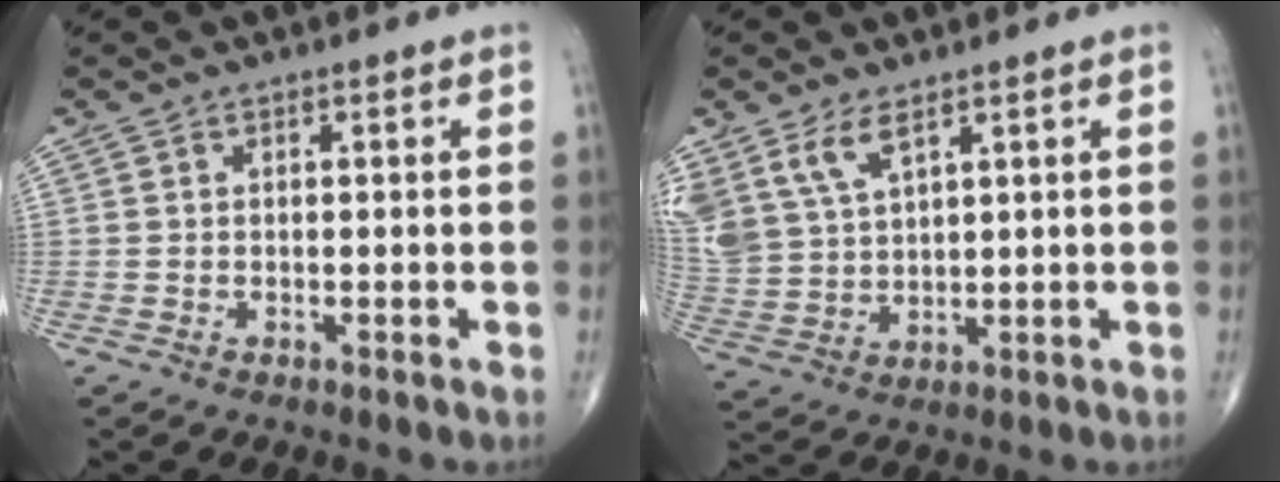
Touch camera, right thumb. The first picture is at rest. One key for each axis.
{"total": 9.6, "fx": 5.9, "fy": 4.8, "fz": 5.9, "tx": -0.121, "ty": -0.014, "tz": 0.133}